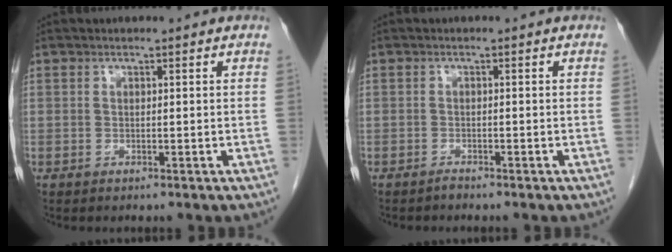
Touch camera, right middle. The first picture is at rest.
{"total": 0.7, "force": [-0.7, 0.0, 0.0], "torque": [-0.004, -0.001, -0.013]}